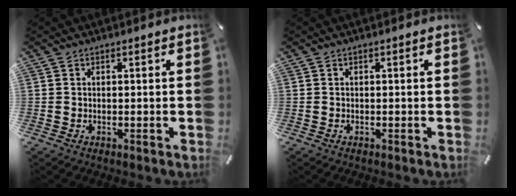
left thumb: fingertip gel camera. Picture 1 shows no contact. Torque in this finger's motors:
{"motor_torque": [0.00, 0.01, -0.04, -0.04, 0.00]}